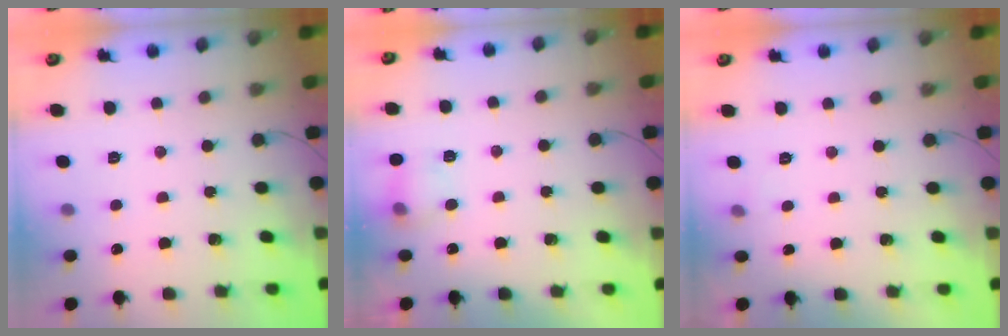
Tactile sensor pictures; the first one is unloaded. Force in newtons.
{"total": 7.5, "press": 7.2, "slide": 1.8}
{"total": 2.3, "press": 2.1, "slide": 0.9}